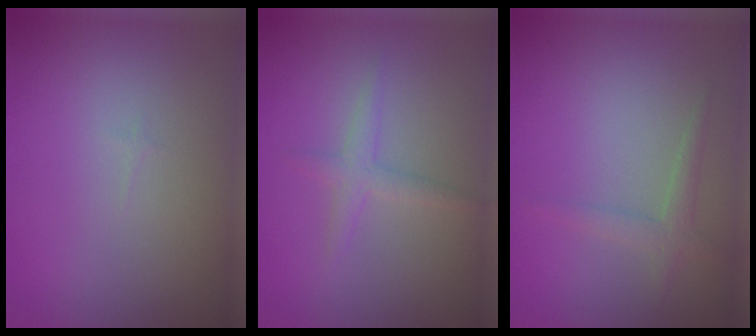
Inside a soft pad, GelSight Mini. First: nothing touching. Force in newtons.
{"total": 1.6, "press": 1.6, "slide": 0.1}
{"total": 1.6, "press": 1.6, "slide": 0.1}